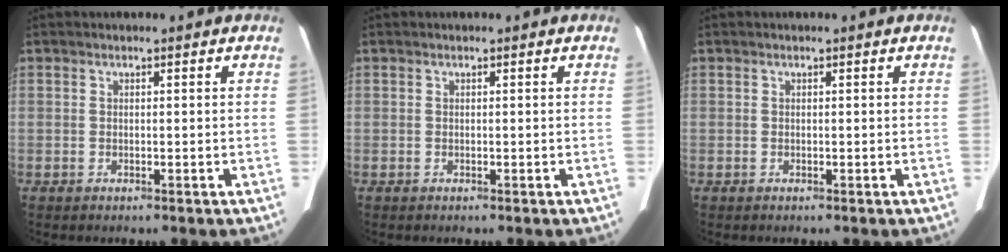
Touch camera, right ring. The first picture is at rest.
{"total": 0.0}
{"total": 0.0}